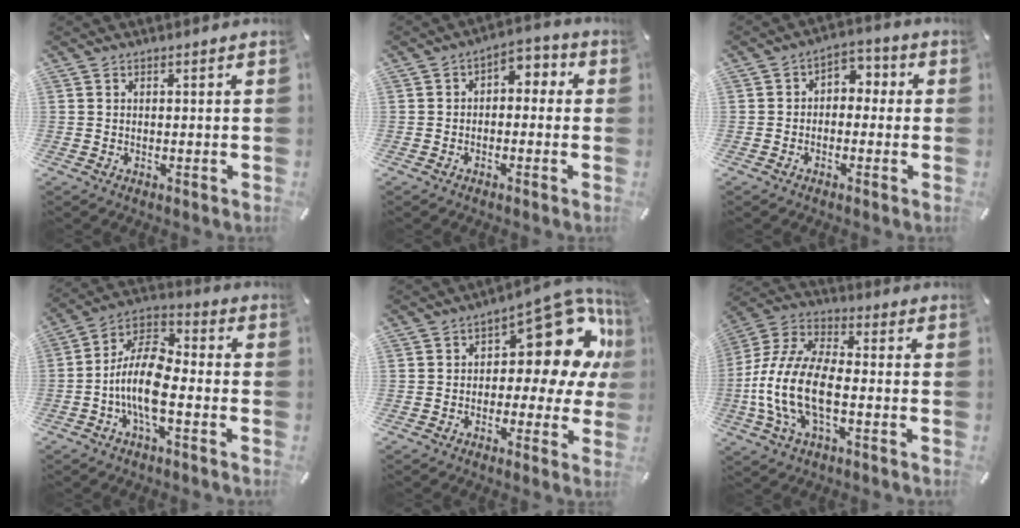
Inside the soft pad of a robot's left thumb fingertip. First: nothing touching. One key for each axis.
{"total": 3.7, "fx": -1.7, "fy": 2.6, "fz": 2.1, "tx": -0.031, "ty": 0.010, "tz": -0.039}
{"total": 4.2, "fx": -1.9, "fy": 3.3, "fz": 1.8, "tx": -0.022, "ty": 0.016, "tz": -0.041}
{"total": 13.3, "fx": -4.2, "fy": 6.2, "fz": 11.0, "tx": -0.237, "ty": 0.002, "tz": -0.078}
{"total": 18.3, "fx": 6.3, "fy": 9.6, "fz": 14.2, "tx": -0.165, "ty": -0.049, "tz": 0.104}
{"total": 14.4, "fx": -4.5, "fy": 7.2, "fz": 11.6, "tx": -0.268, "ty": -0.004, "tz": -0.086}